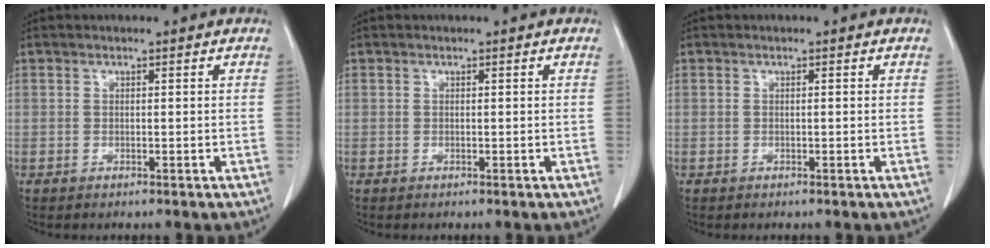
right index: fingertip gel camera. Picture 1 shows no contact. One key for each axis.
{"total": 0.0}
{"total": 0.0}